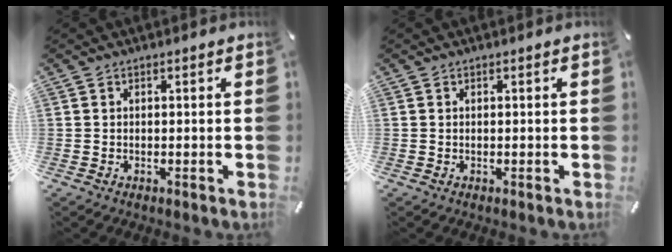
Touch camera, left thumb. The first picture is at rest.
{"total": 0.0}